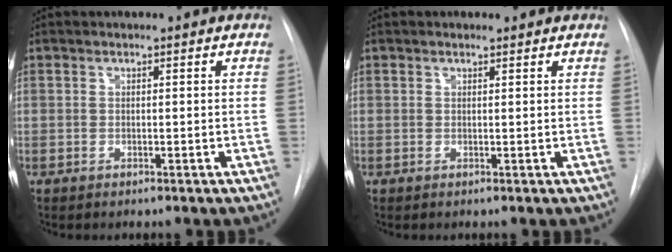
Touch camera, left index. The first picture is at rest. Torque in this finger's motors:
{"motor_torque": [0.32, -0.21, 0.11, 0.02]}